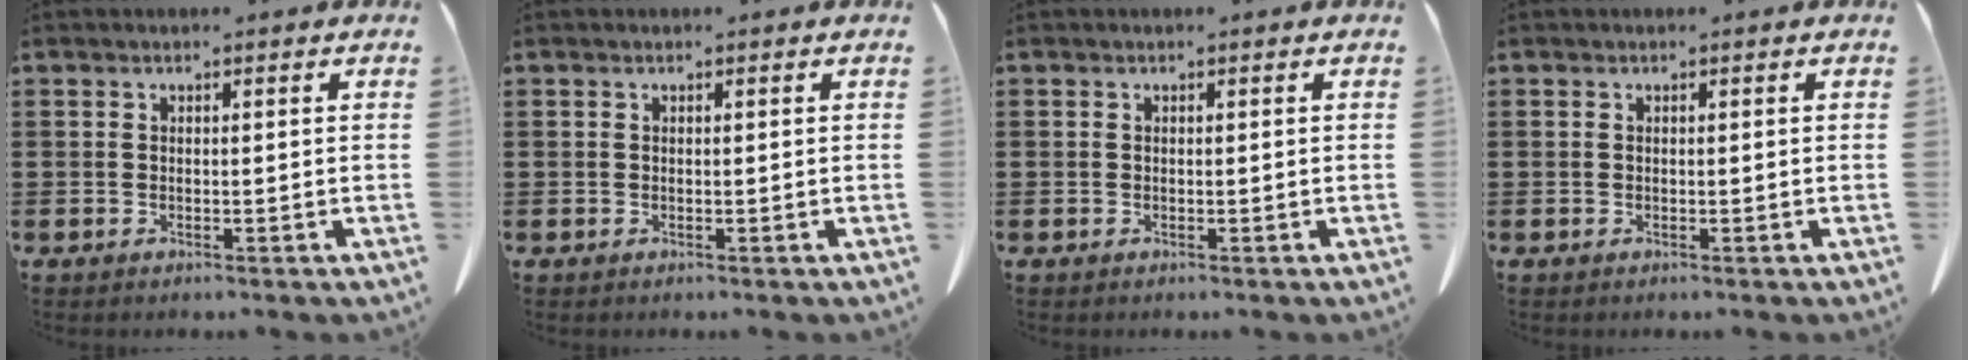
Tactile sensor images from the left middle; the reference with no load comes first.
{"total": 0.0}
{"total": 0.0}
{"total": 0.0}